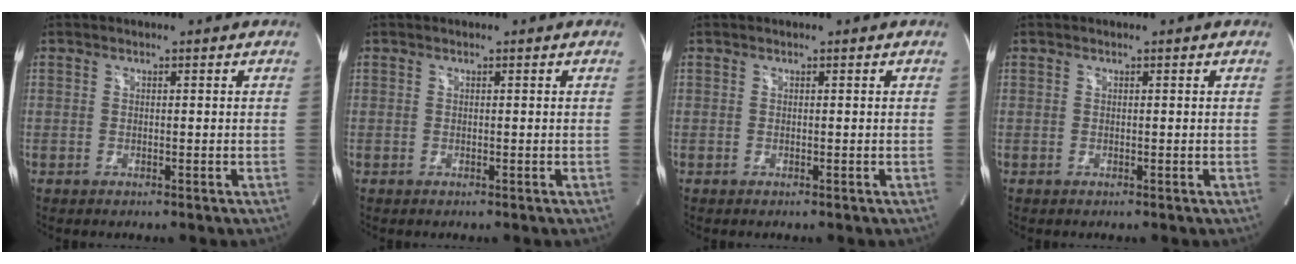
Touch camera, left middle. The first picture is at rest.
{"total": 0.0}
{"total": 0.0}
{"total": 0.0}